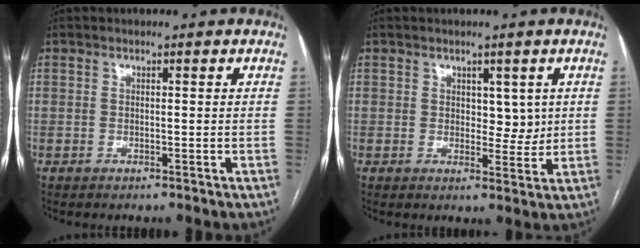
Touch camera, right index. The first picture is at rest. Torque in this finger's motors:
{"motor_torque": [0.06, 0.20, -0.07, 0.00]}